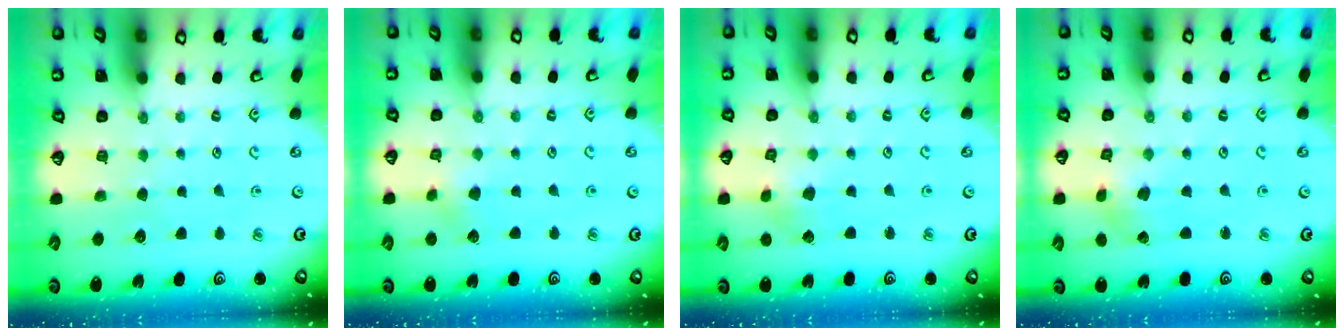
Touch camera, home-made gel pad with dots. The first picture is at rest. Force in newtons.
{"total": 2.9, "press": 2.9, "slide": 0.3}
{"total": 3.4, "press": 3.3, "slide": 0.4}
{"total": 2.5, "press": 2.4, "slide": 0.5}